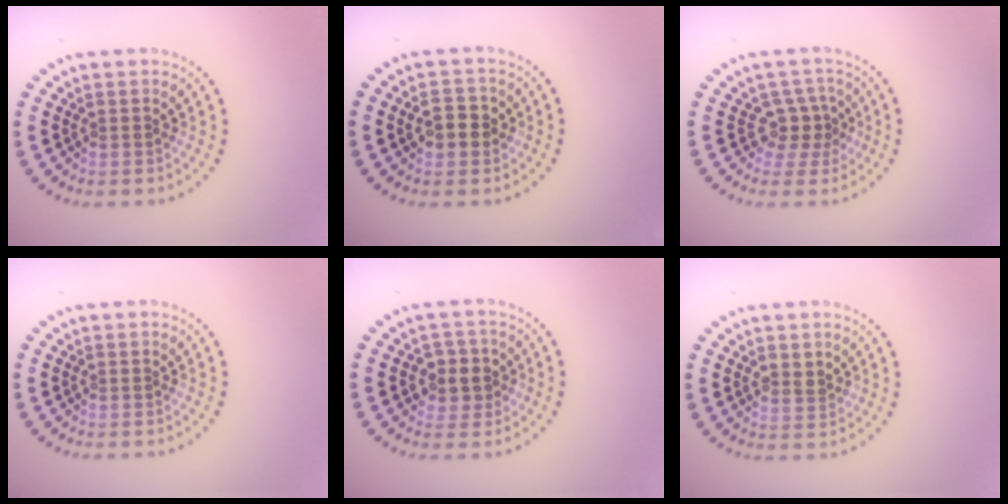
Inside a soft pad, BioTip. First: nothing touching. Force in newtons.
{"total": 2.8, "press": 2.8, "slide": 0.3}
{"total": 2.5, "press": 1.8, "slide": 1.7}
{"total": 0.0}
{"total": 2.7, "press": 2.5, "slide": 0.9}
{"total": 1.6, "press": 1.5, "slide": 0.5}